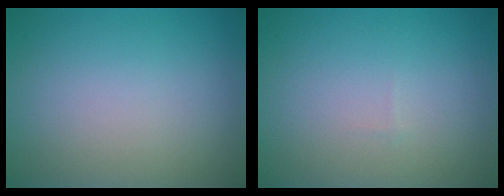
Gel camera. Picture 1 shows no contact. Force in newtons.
{"total": 0.0}